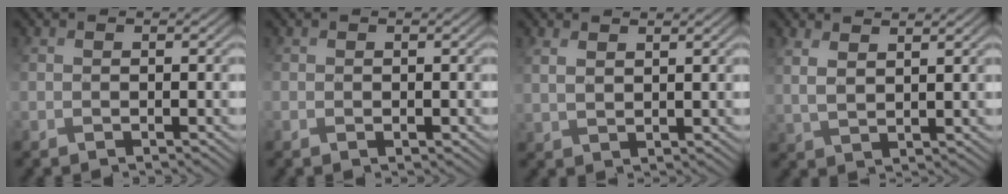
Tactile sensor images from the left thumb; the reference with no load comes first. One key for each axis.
{"total": 1.2, "fx": -0.1, "fy": 1.2, "fz": 0.4, "tx": -0.008, "ty": -0.003, "tz": 0.000}
{"total": 2.0, "fx": 2.0, "fy": 0.2, "fz": -0.1, "tx": -0.005, "ty": 0.005, "tz": 0.046}
{"total": 2.9, "fx": 2.9, "fy": 0.2, "fz": 0.7, "tx": -0.011, "ty": 0.004, "tz": 0.063}